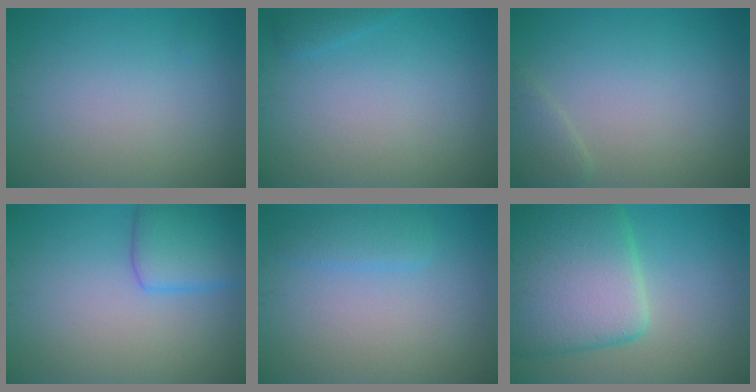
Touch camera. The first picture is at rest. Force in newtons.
{"total": 0.8, "press": 0.8, "slide": 0.1}
{"total": 1.4, "press": 1.4, "slide": 0.1}
{"total": 4.1, "press": 4.1, "slide": 0.1}
{"total": 1.8, "press": 1.8, "slide": 0.2}
{"total": 10.3, "press": 10.2, "slide": 0.5}